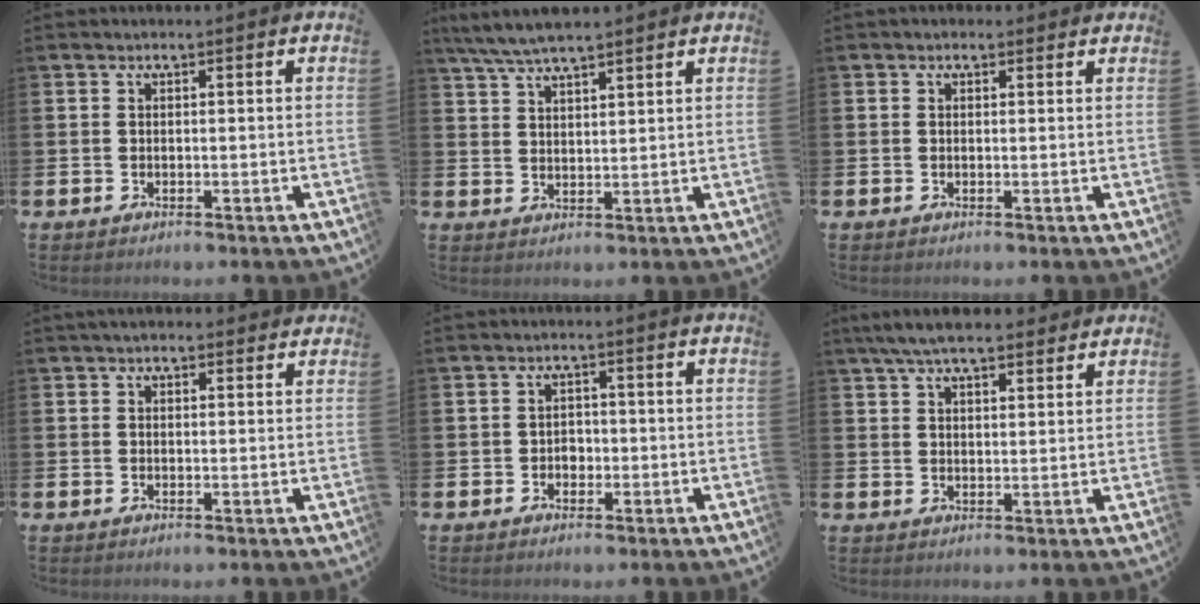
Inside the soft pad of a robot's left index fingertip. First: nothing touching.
{"total": 5.5, "force": [5.0, 0.6, 2.1], "torque": [-0.058, -0.010, 0.093]}
{"total": 0.7, "force": [0.5, 0.5, 0.2], "torque": [0.009, 0.002, 0.006]}
{"total": 1.9, "force": [1.7, 0.8, 0.5], "torque": [0.001, -0.001, 0.027]}
{"total": 1.8, "force": [-0.5, 1.5, 0.7], "torque": [-0.003, 0.000, -0.015]}
{"total": 7.5, "force": [7.0, 1.3, 2.3], "torque": [-0.066, -0.038, 0.124]}